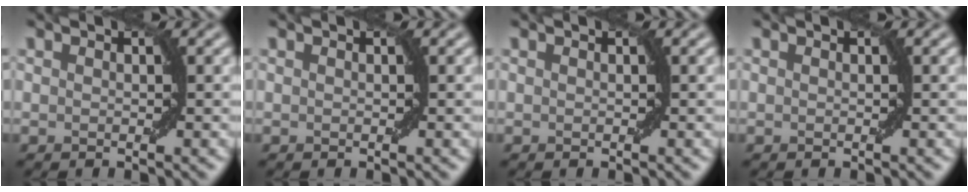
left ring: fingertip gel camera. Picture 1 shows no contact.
{"total": 0.0}
{"total": 0.0}
{"total": 0.0}